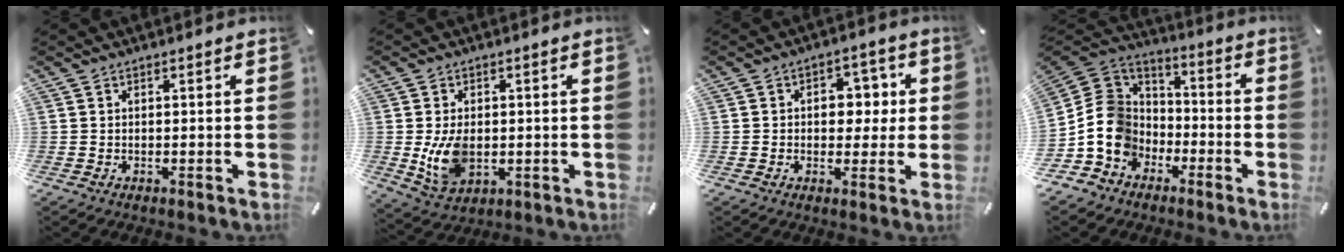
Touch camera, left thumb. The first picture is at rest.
{"total": 8.6, "force": [-0.4, 5.9, 6.2], "torque": [-0.129, -0.007, -0.009]}
{"total": 7.4, "force": [0.5, 5.9, 4.4], "torque": [-0.048, 0.002, 0.000]}
{"total": 13.8, "force": [-4.5, 12.2, 4.7], "torque": [-0.113, 0.026, -0.081]}